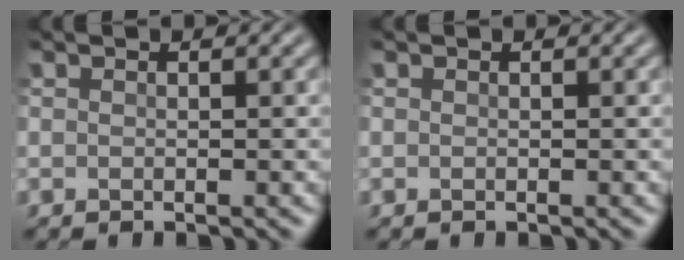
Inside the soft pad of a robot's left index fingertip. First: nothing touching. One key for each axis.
{"total": 0.0}